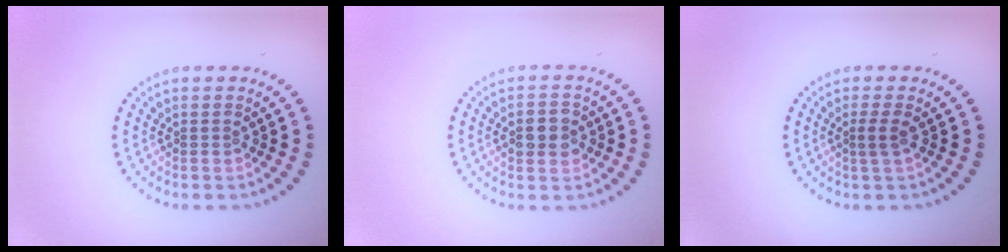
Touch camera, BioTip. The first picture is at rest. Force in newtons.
{"total": 2.8, "press": 2.8, "slide": 0.2}
{"total": 1.2, "press": 1.0, "slide": 0.6}